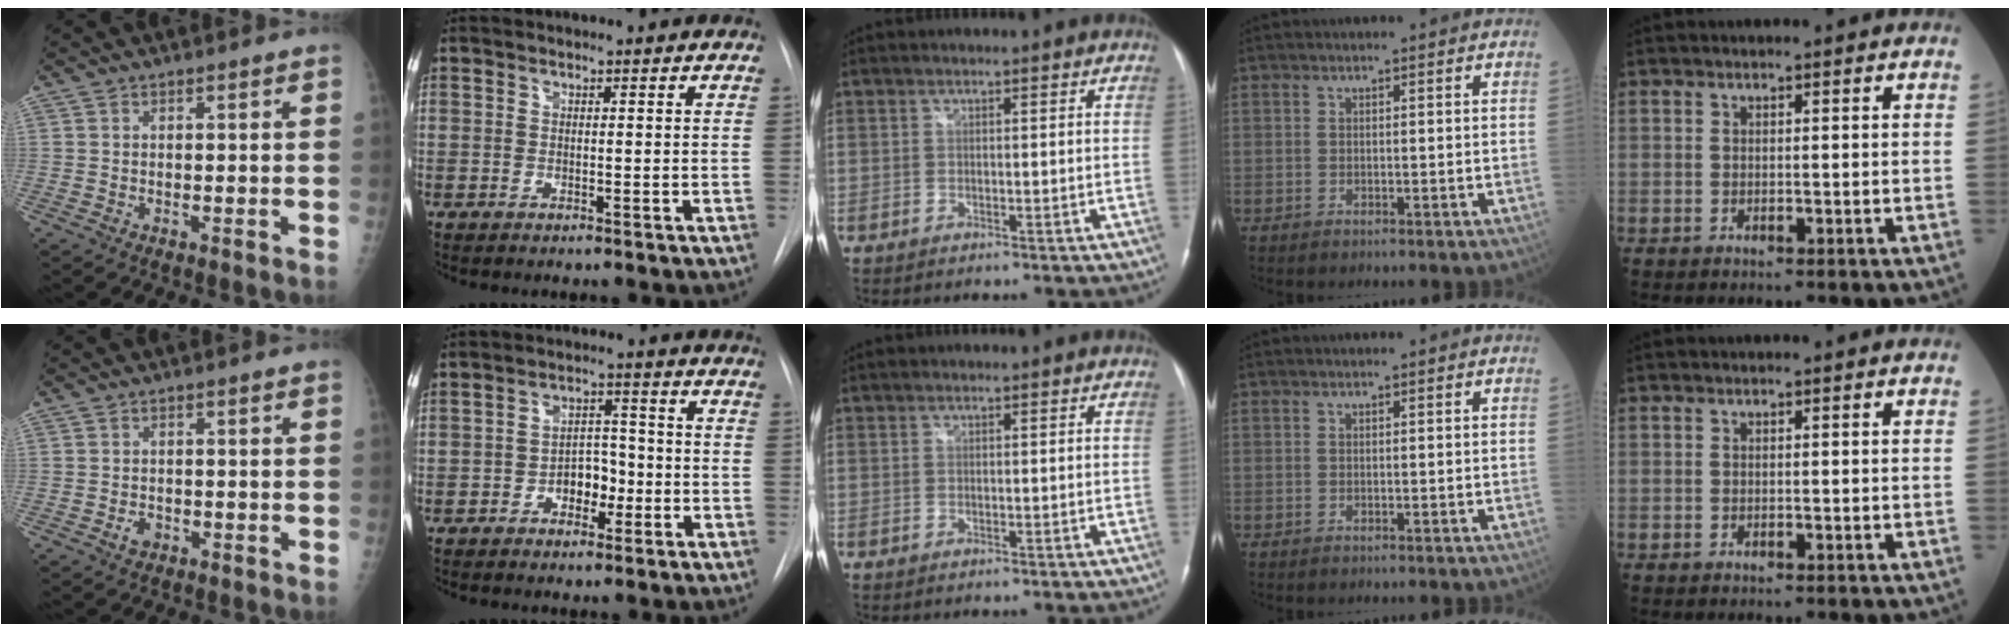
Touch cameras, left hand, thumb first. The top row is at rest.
{"thumb": {"total": 1.9, "force": [-0.8, 1.4, 0.9], "torque": [-0.010, 0.005, -0.011]}, "index": {"total": 4.9, "force": [-2.0, 3.1, 3.2], "torque": [-0.047, 0.013, -0.034]}}